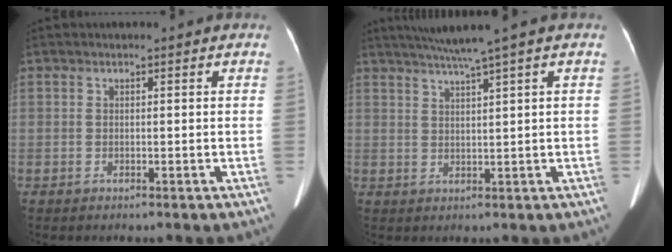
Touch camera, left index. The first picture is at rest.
{"total": 5.7, "force": [4.2, -1.6, 3.4], "torque": [-0.058, 0.011, 0.076]}